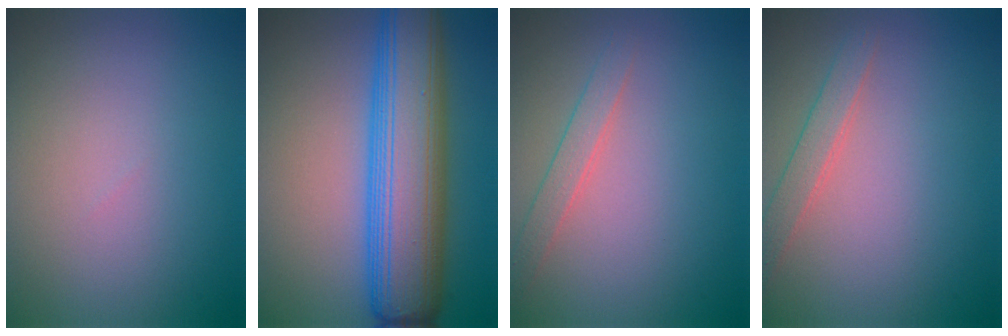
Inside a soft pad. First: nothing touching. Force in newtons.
{"total": 11.2, "press": 11.2, "slide": 0.1}
{"total": 1.7, "press": 1.7, "slide": 0.1}
{"total": 1.9, "press": 1.9, "slide": 0.1}